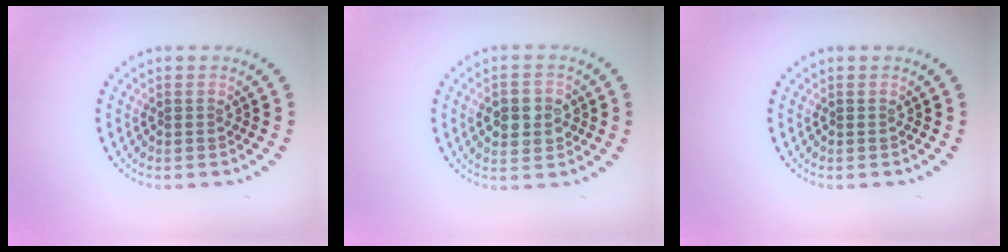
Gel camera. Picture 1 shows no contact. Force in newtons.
{"total": 3.4, "press": 3.3, "slide": 0.6}
{"total": 0.0}